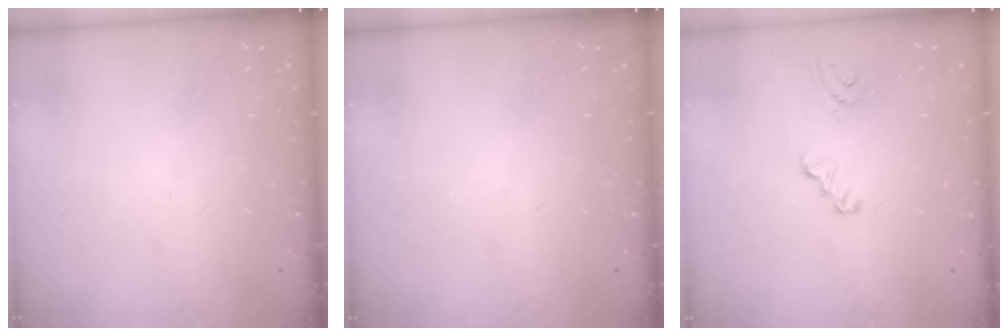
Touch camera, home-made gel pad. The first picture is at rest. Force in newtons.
{"total": 0.0}
{"total": 3.0, "press": 3.0, "slide": 0.3}